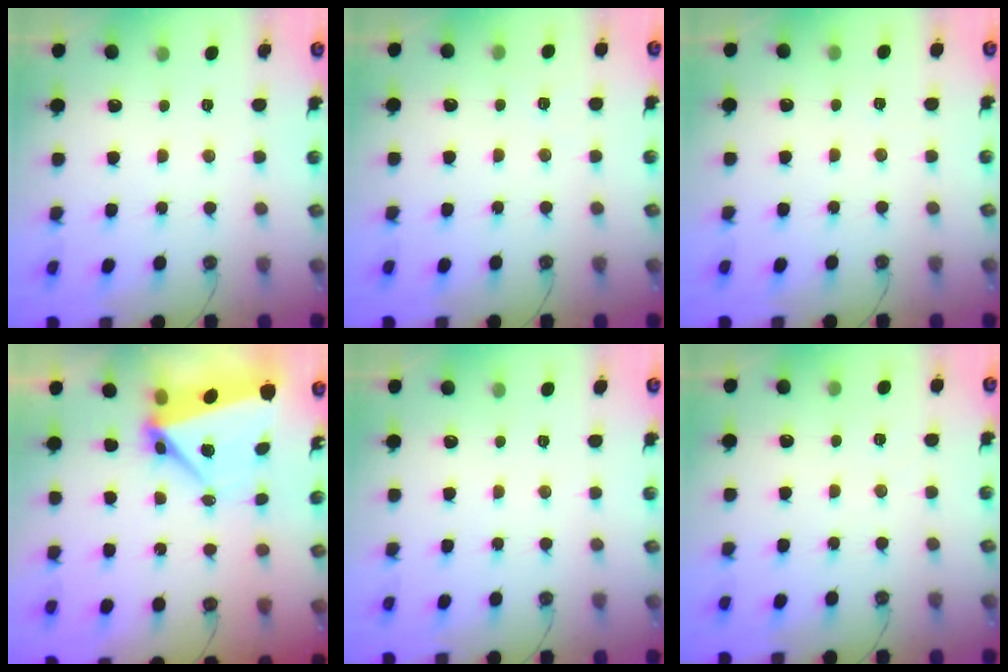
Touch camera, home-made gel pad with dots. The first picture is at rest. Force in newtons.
{"total": 2.7, "press": 1.7, "slide": 2.1}
{"total": 2.6, "press": 1.3, "slide": 2.2}
{"total": 7.7, "press": 7.5, "slide": 1.8}
{"total": 0.0}
{"total": 1.5, "press": 1.4, "slide": 0.4}